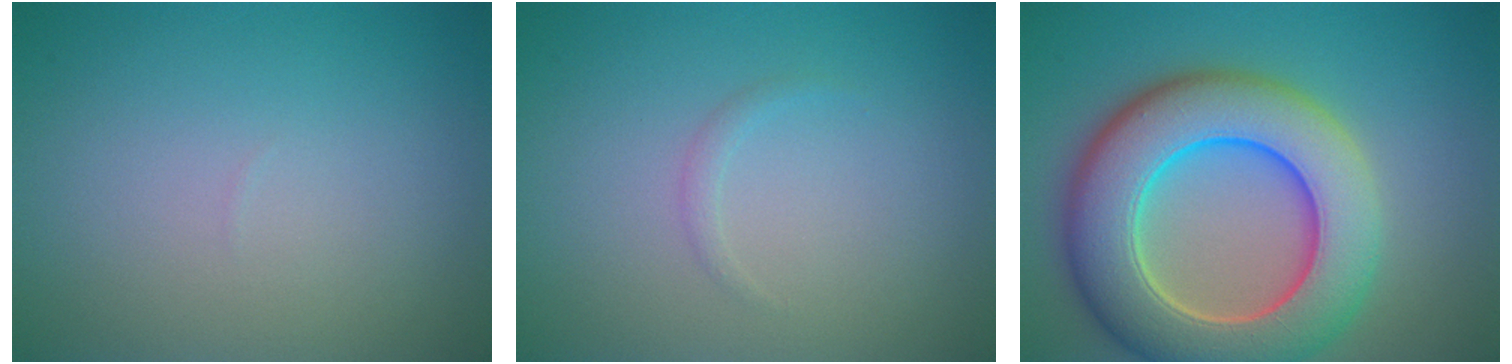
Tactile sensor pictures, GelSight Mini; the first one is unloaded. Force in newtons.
{"total": 0.7, "press": 0.7, "slide": 0.0}
{"total": 11.2, "press": 11.1, "slide": 0.9}